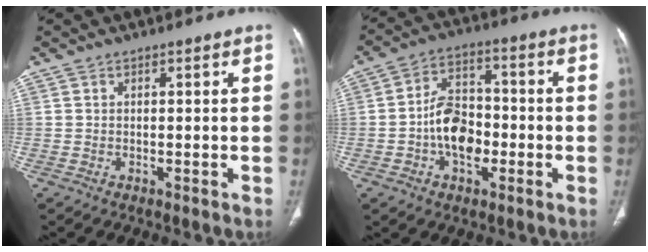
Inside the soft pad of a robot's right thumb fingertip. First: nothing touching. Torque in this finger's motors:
{"motor_torque": [2.63, 2.33, 1.31, -1.04, 0.11]}